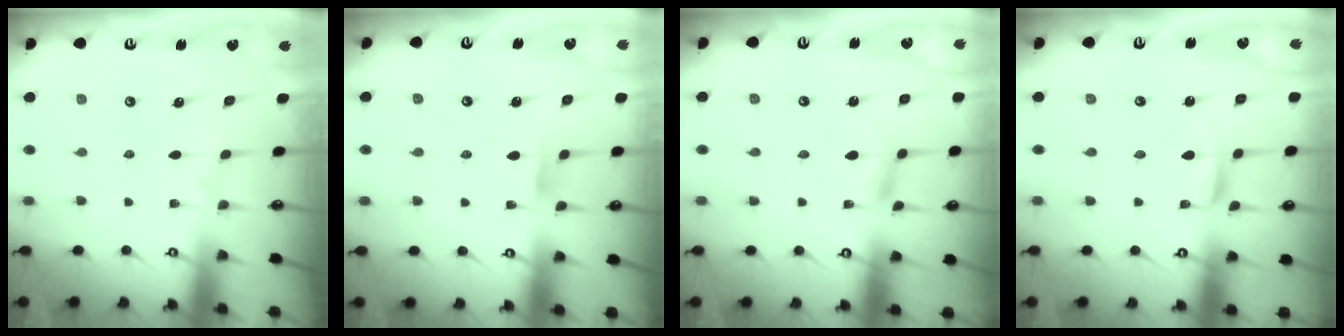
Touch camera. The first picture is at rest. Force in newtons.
{"total": 4.8, "press": 4.7, "slide": 0.5}
{"total": 5.1, "press": 5.1, "slide": 0.6}
{"total": 2.1, "press": 2.1, "slide": 0.2}